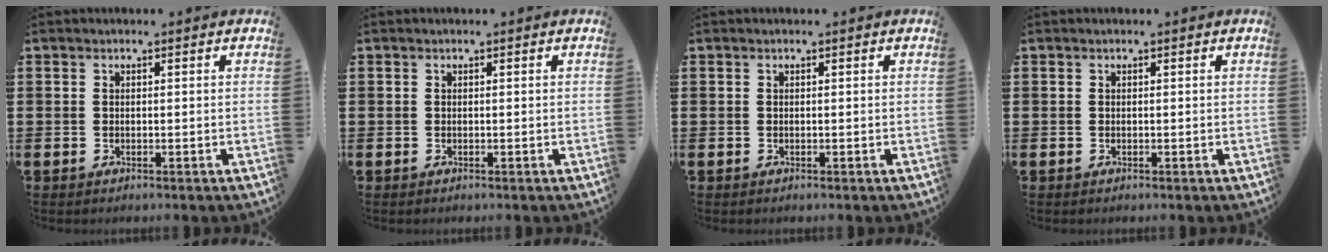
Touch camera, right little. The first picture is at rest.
{"total": 0.0}
{"total": 0.0}
{"total": 0.0}